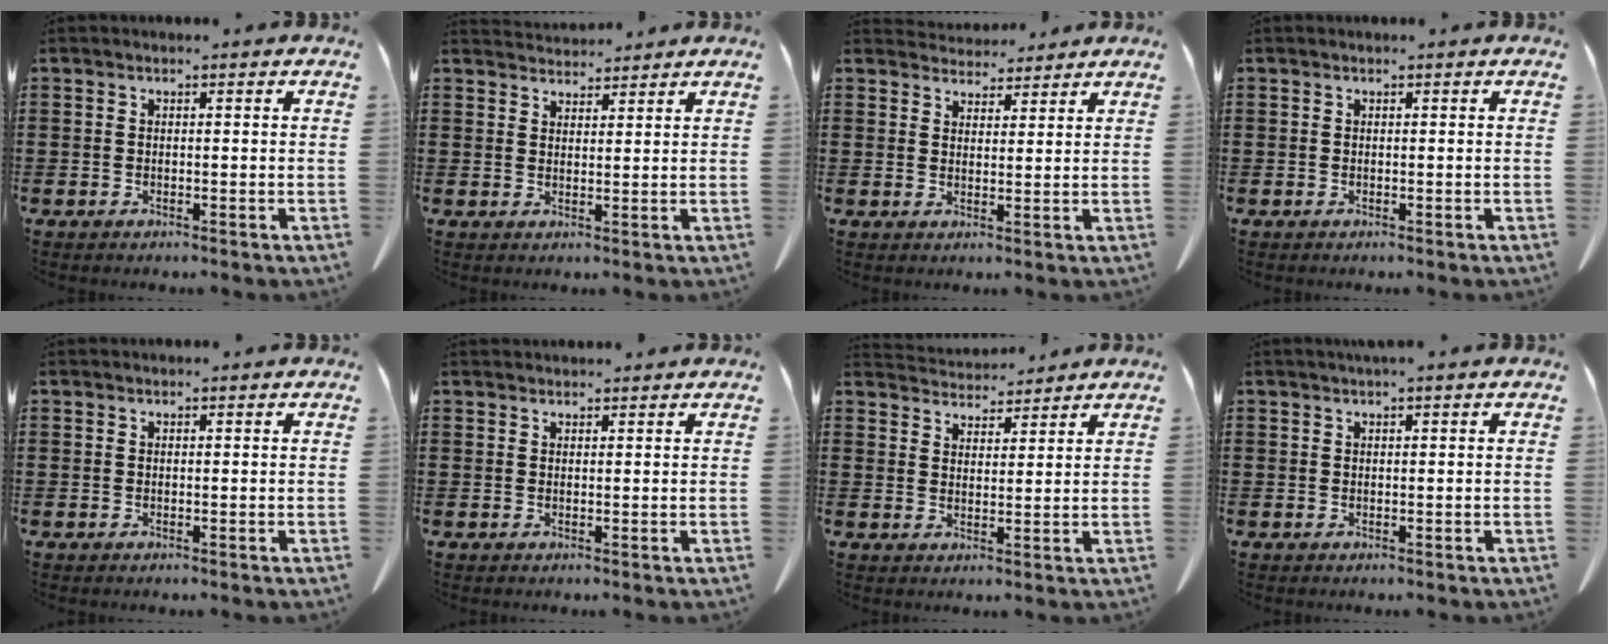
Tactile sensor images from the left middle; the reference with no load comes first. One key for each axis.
{"total": 3.1, "fx": 3.1, "fy": 0.4, "fz": 0.0, "tx": -0.007, "ty": -0.008, "tz": 0.058}
{"total": 3.8, "fx": 3.7, "fy": 1.0, "fz": 0.2, "tx": -0.005, "ty": -0.013, "tz": 0.069}
{"total": 0.0}
{"total": 0.6, "fx": 0.6, "fy": 0.0, "fz": 0.1, "tx": -0.004, "ty": 0.000, "tz": 0.011}
{"total": 1.6, "fx": 1.5, "fy": 0.2, "fz": 0.2, "tx": -0.007, "ty": 0.002, "tz": 0.029}
{"total": 4.5, "fx": 4.4, "fy": 0.9, "fz": 0.4, "tx": -0.022, "ty": -0.017, "tz": 0.081}
{"total": 1.1, "fx": 0.9, "fy": -0.1, "fz": 0.6, "tx": -0.012, "ty": 0.000, "tz": 0.017}